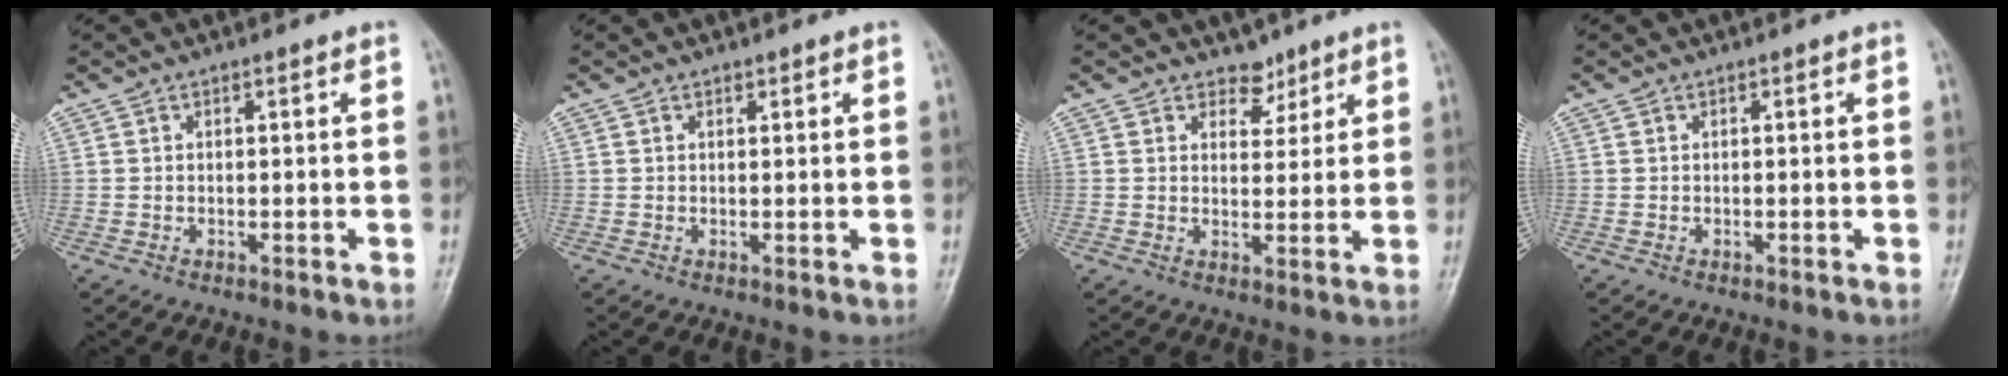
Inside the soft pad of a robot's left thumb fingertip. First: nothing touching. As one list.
[{"total": 0.7, "force": [0.5, 0.4, 0.1], "torque": [0.003, -0.004, 0.007]}, {"total": 3.6, "force": [2.8, 2.2, 0.7], "torque": [0.014, -0.020, 0.044]}, {"total": 0.0}]